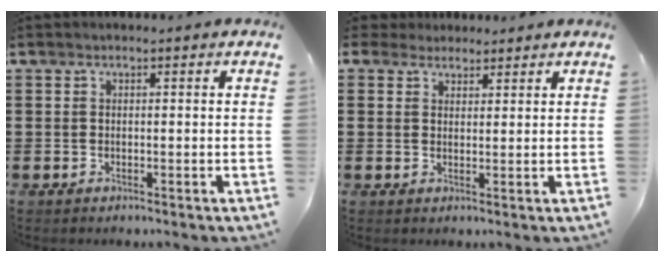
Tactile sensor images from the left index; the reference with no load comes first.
{"total": 2.3, "force": [1.9, 1.3, 0.0], "torque": [0.000, 0.006, 0.036]}